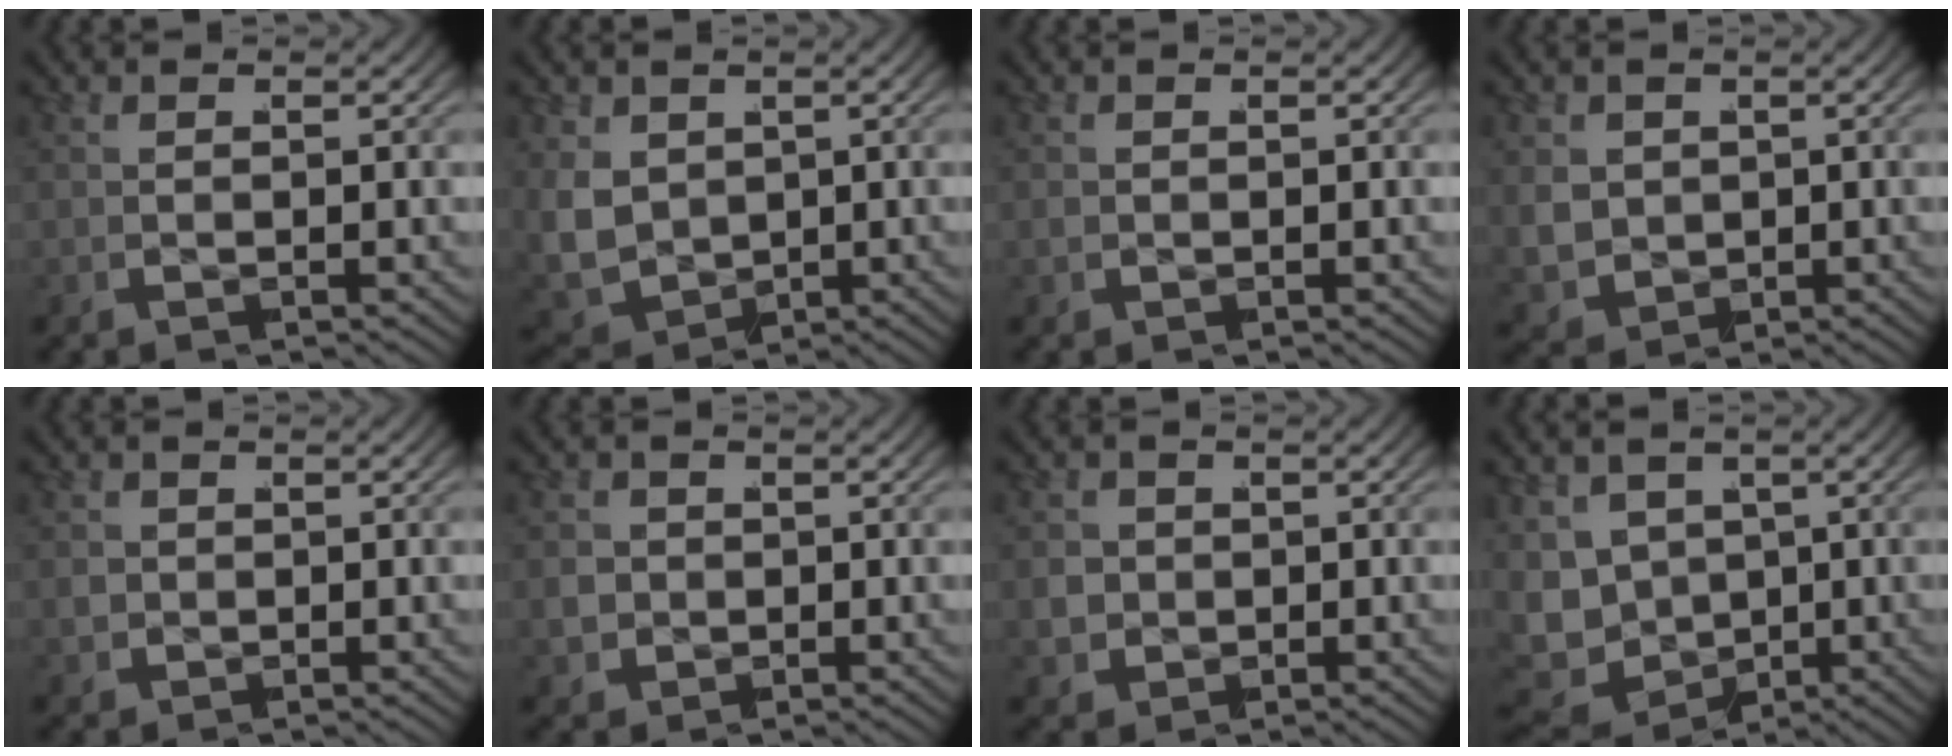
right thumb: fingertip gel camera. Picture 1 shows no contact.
{"total": 6.7, "force": [-0.7, 5.6, 3.5], "torque": [-0.119, -0.050, 0.012]}
{"total": 0.8, "force": [0.0, 0.8, 0.1], "torque": [-0.006, -0.002, 0.003]}
{"total": 4.4, "force": [-0.2, 3.9, 2.0], "torque": [-0.067, -0.037, 0.016]}
{"total": 2.3, "force": [-0.2, 2.2, 0.7], "torque": [-0.023, -0.014, 0.003]}
{"total": 3.7, "force": [-0.4, 3.4, 1.2], "torque": [-0.041, -0.022, 0.000]}
{"total": 4.4, "force": [-0.5, 4.1, 1.6], "torque": [-0.048, -0.024, 0.000]}
{"total": 9.5, "force": [-1.6, 8.1, 4.7], "torque": [-0.131, -0.053, -0.015]}